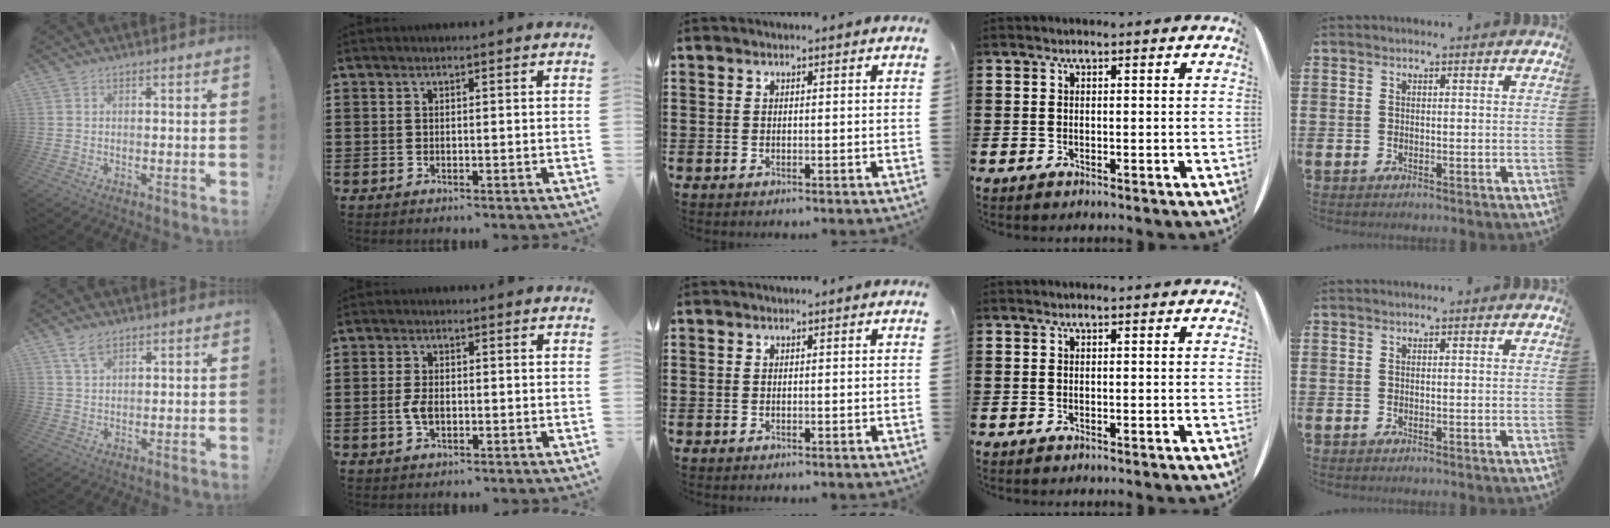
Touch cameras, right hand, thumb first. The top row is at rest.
{"thumb": {"total": 4.4, "force": [2.9, 2.1, 2.6], "torque": [-0.043, -0.012, 0.053]}, "index": {"total": 3.1, "force": [-0.4, 1.6, 2.6], "torque": [-0.065, -0.006, -0.010]}}